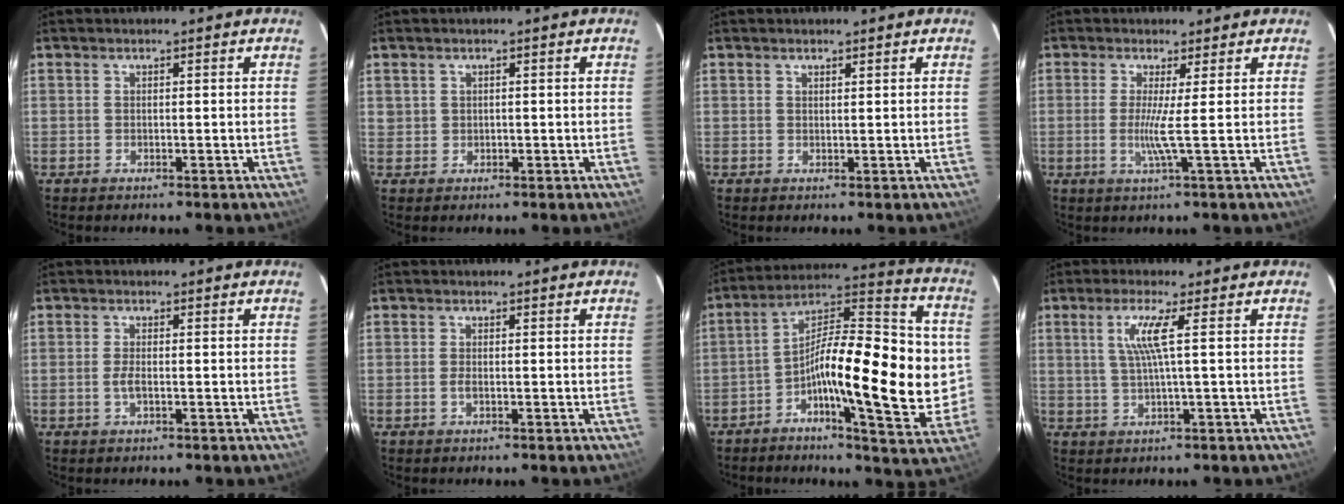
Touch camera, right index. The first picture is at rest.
{"total": 1.2, "force": [0.3, 1.1, 0.1], "torque": [0.001, 0.005, 0.007]}
{"total": 0.8, "force": [0.7, 0.1, 0.2], "torque": [-0.006, 0.000, 0.012]}
{"total": 3.6, "force": [-0.1, -1.5, 3.2], "torque": [-0.060, -0.012, -0.013]}
{"total": 2.1, "force": [-0.6, 0.5, 1.9], "torque": [-0.041, -0.002, -0.012]}
{"total": 1.1, "force": [-0.4, 0.3, 1.0], "torque": [-0.023, -0.001, -0.007]}
{"total": 21.7, "force": [-3.4, 6.4, 20.5], "torque": [-0.314, 0.026, -0.061]}
{"total": 4.8, "force": [1.2, -0.9, 4.6], "torque": [-0.083, 0.003, 0.026]}